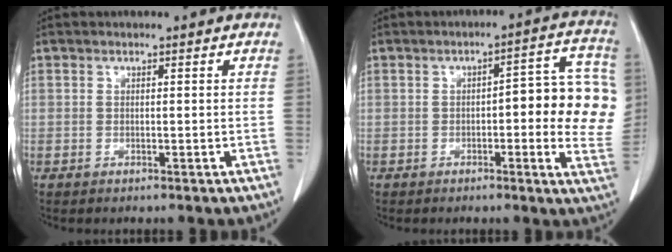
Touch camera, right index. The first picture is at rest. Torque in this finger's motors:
{"motor_torque": [0.34, 0.09, 0.21, 0.04]}